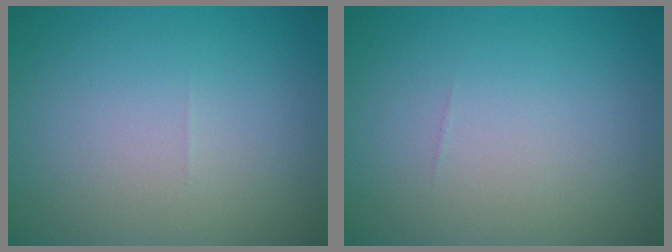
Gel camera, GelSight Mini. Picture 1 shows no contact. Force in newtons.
{"total": 0.0}